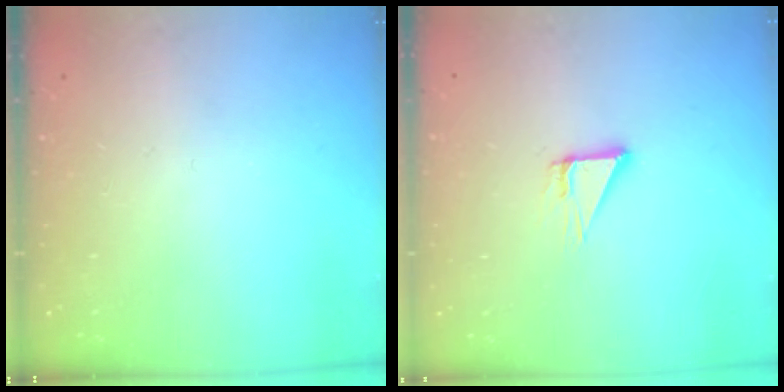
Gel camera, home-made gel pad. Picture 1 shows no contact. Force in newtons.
{"total": 4.6, "press": 4.6, "slide": 0.2}